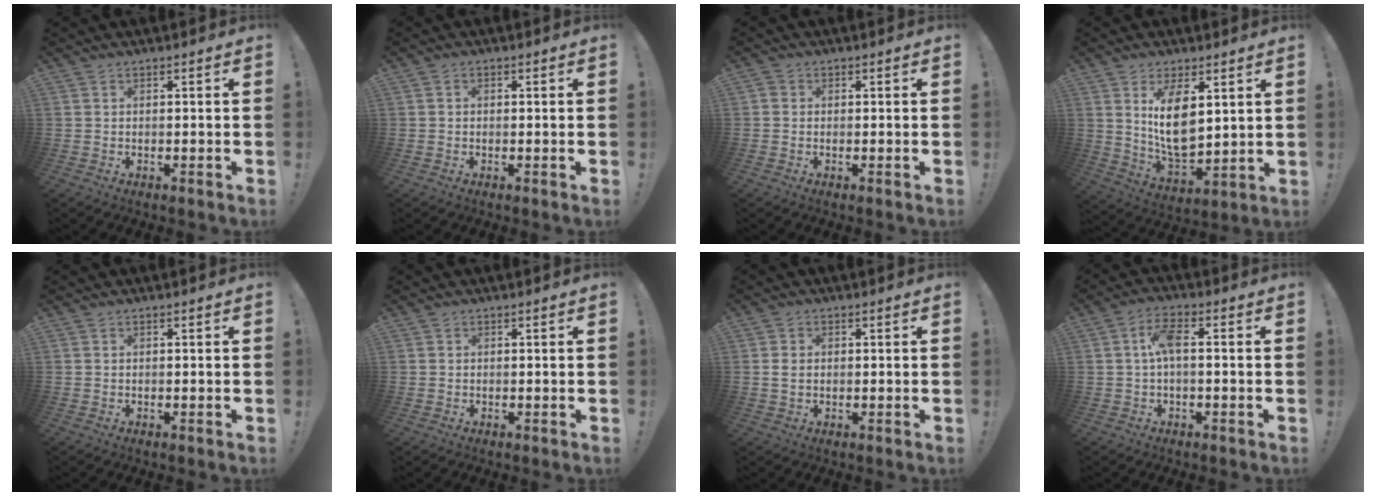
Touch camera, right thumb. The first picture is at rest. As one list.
[{"total": 1.0, "force": [-0.4, 0.8, 0.4], "torque": [-0.009, 0.005, -0.007]}, {"total": 1.2, "force": [-0.1, 1.0, 0.5], "torque": [-0.010, 0.005, -0.001]}, {"total": 12.8, "force": [4.8, 7.1, 9.5], "torque": [-0.171, -0.041, 0.087]}, {"total": 0.0}, {"total": 1.1, "force": [0.3, 1.1, -0.1], "torque": [0.009, -0.005, 0.003]}, {"total": 4.6, "force": [0.3, 3.3, 3.1], "torque": [-0.053, -0.001, 0.002]}, {"total": 6.4, "force": [0.1, 2.4, 5.9], "torque": [-0.117, 0.010, 0.000]}]